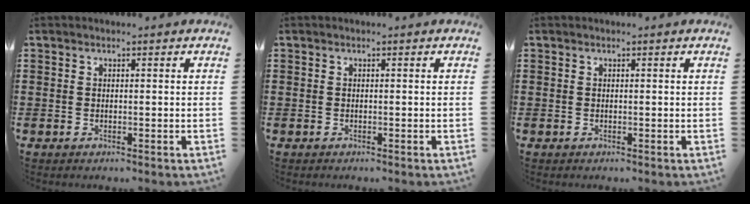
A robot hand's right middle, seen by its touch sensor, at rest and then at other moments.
{"total": 0.0}
{"total": 0.0}